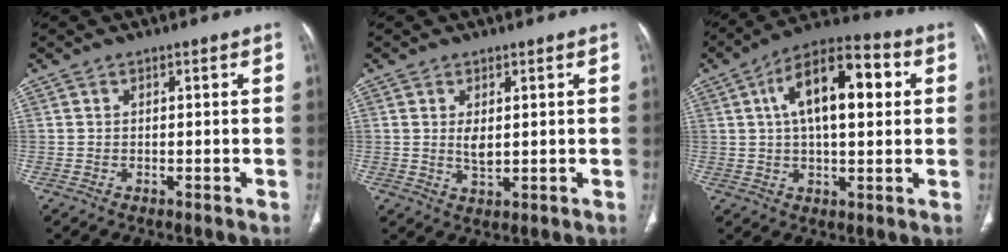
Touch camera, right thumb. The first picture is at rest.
{"total": 3.0, "force": [0.6, 1.4, 2.5], "torque": [-0.043, -0.010, 0.017]}
{"total": 16.2, "force": [3.9, 7.4, 13.9], "torque": [-0.208, 0.022, 0.056]}